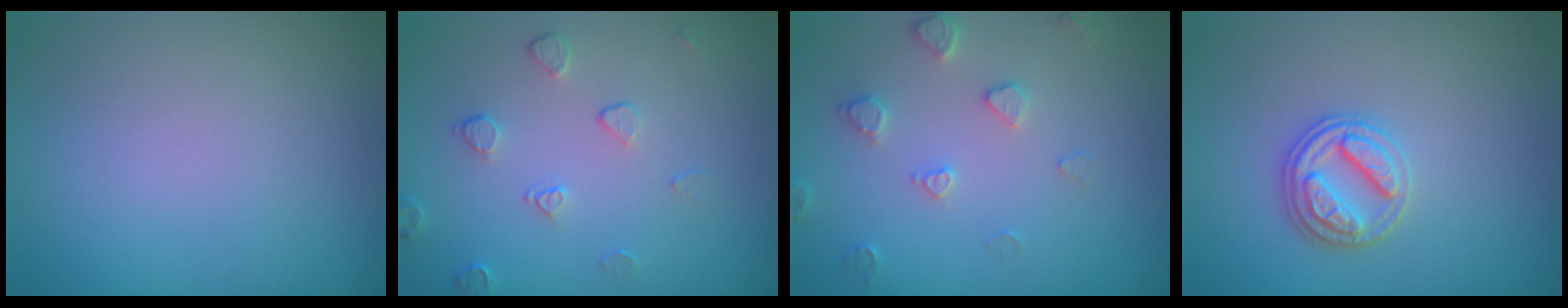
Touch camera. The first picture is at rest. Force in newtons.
{"total": 1.6, "press": 1.1, "slide": 1.2}
{"total": 2.2, "press": 2.2, "slide": 0.4}
{"total": 2.8, "press": 2.8, "slide": 0.5}